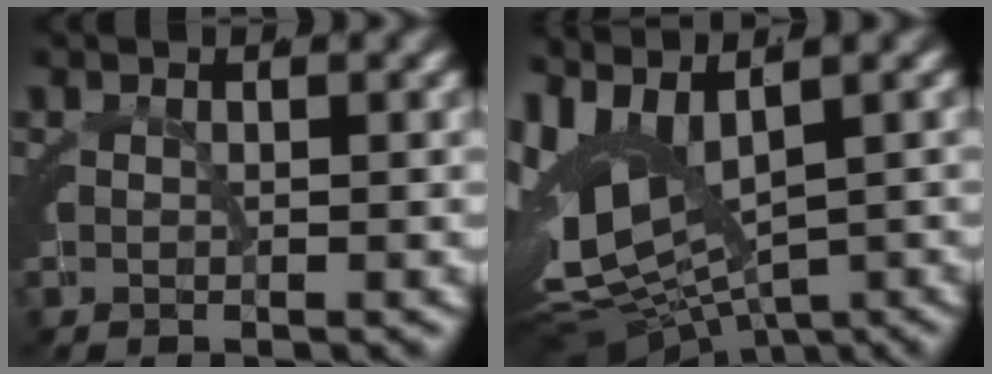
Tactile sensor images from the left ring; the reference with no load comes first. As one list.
[{"total": 13.5, "force": [-0.9, 9.7, 9.3], "torque": [-0.205, -0.040, 0.002]}]